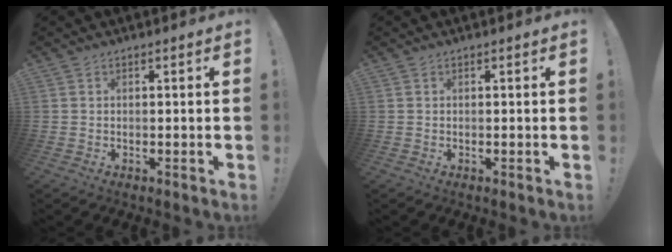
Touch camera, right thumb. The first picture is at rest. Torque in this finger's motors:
{"motor_torque": [0.00, 0.00, 0.02, -0.02, 0.00]}